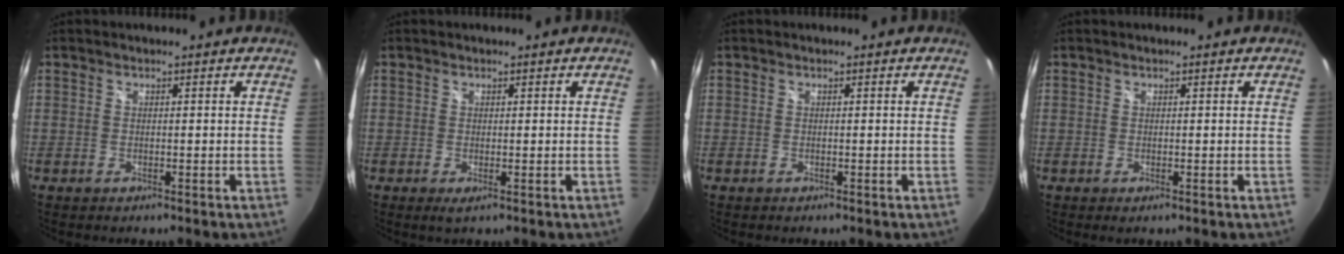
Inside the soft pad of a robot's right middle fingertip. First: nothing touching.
{"total": 1.1, "force": [-0.1, 0.1, 1.1], "torque": [-0.020, -0.001, 0.000]}
{"total": 0.0}
{"total": 0.0}